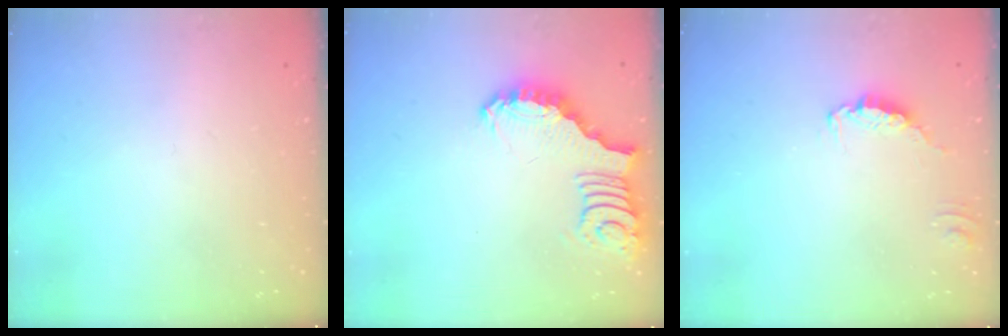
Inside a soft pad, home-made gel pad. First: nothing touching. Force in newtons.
{"total": 3.4, "press": 3.3, "slide": 0.8}
{"total": 0.0}